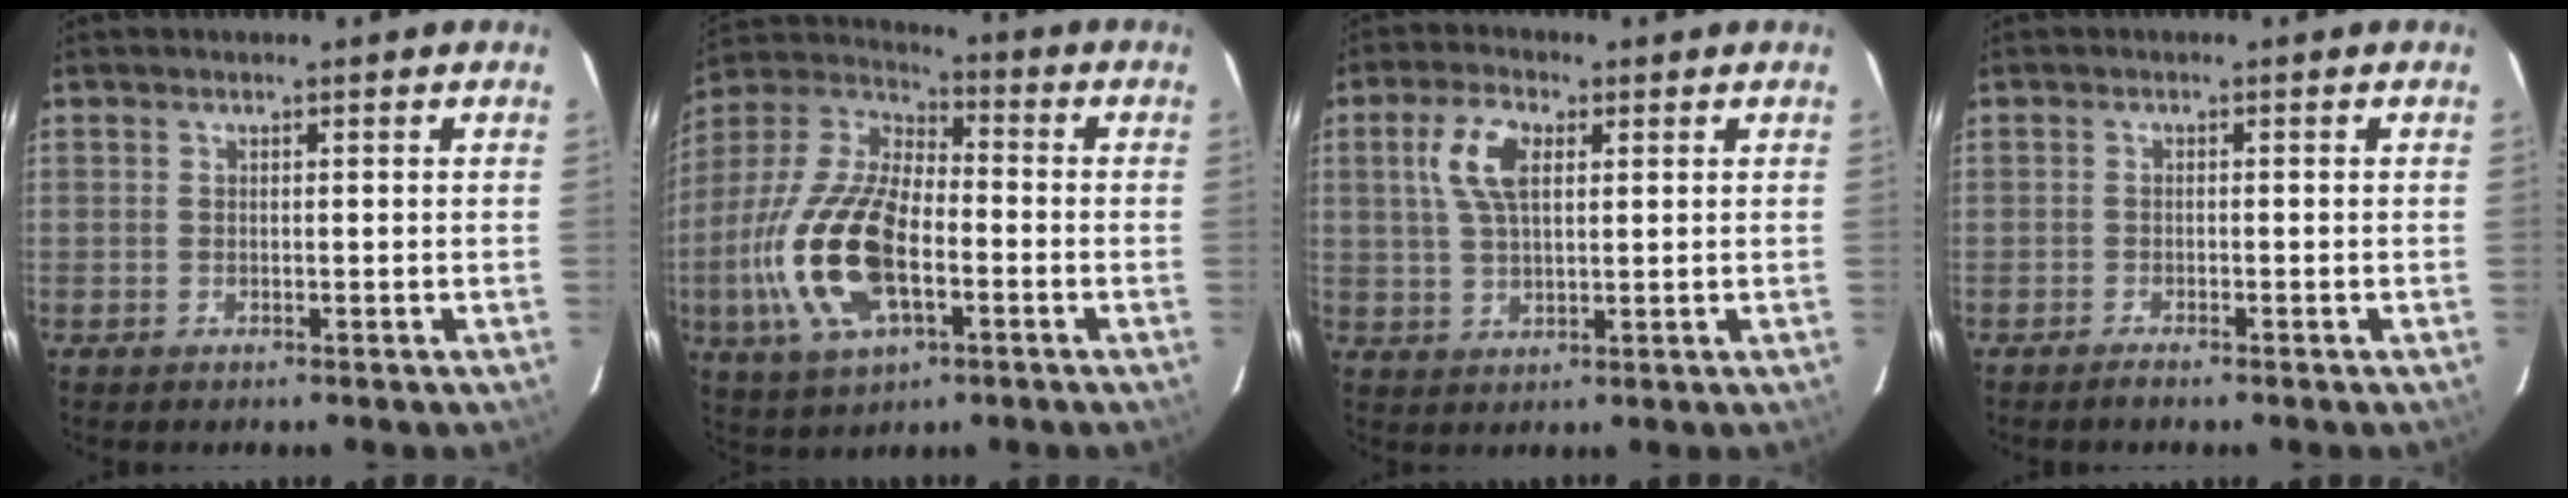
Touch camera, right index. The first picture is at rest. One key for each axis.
{"total": 19.9, "fx": -5.2, "fy": 9.4, "fz": 16.8, "tx": -0.370, "ty": -0.009, "tz": -0.096}
{"total": 7.6, "fx": 2.3, "fy": 3.7, "fz": 6.2, "tx": -0.124, "ty": 0.014, "tz": 0.047}
{"total": 1.3, "fx": -1.1, "fy": 0.0, "fz": 0.5, "tx": -0.018, "ty": -0.001, "tz": -0.023}